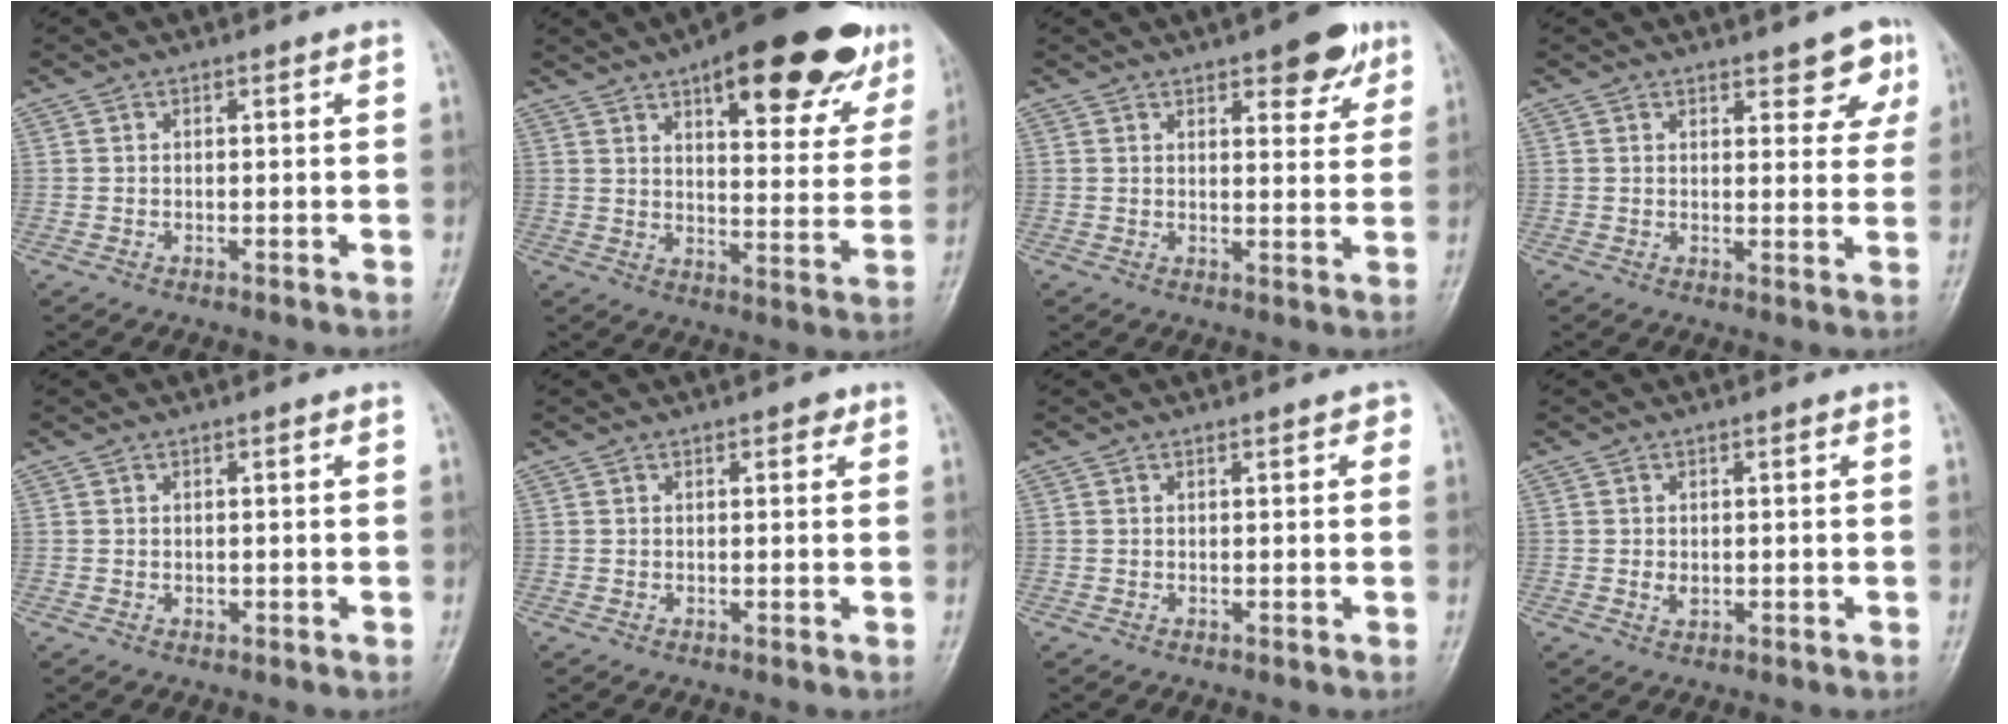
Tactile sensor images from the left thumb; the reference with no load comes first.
{"total": 23.8, "force": [14.3, 8.5, 17.0], "torque": [-0.189, -0.036, 0.195]}
{"total": 7.5, "force": [4.6, 3.0, 5.1], "torque": [-0.041, -0.021, 0.055]}
{"total": 5.9, "force": [3.7, 2.6, 3.7], "torque": [-0.010, -0.018, 0.042]}
{"total": 0.6, "force": [0.2, 0.4, 0.4], "torque": [-0.002, -0.001, 0.004]}
{"total": 1.5, "force": [0.9, 0.8, 1.0], "torque": [-0.005, -0.002, 0.007]}
{"total": 1.3, "force": [0.7, 0.6, 1.0], "torque": [-0.007, 0.001, 0.005]}
{"total": 1.6, "force": [0.1, 1.1, 1.1], "torque": [-0.015, -0.002, 0.004]}